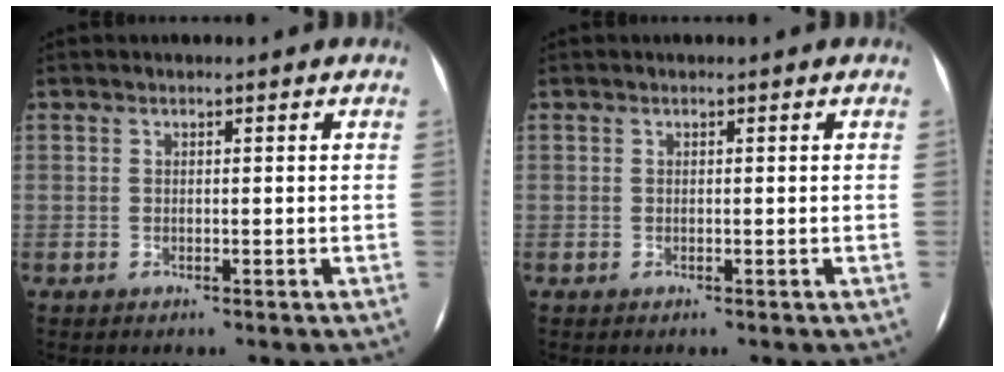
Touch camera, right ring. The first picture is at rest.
{"total": 0.0}